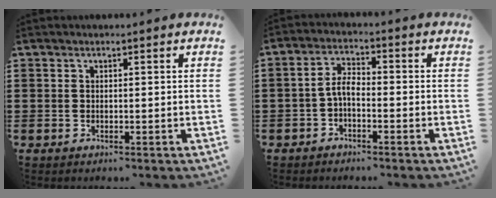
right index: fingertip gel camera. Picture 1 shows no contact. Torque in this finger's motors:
{"motor_torque": [0.62, -0.48, 0.20, 0.11]}